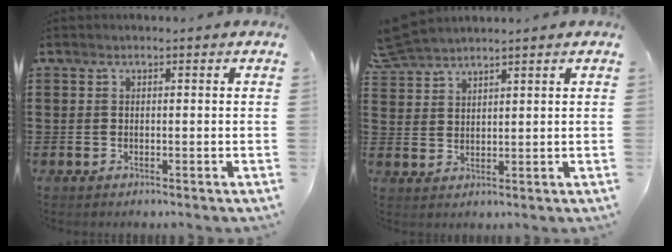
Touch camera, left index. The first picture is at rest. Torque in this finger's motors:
{"motor_torque": [-0.13, 0.76, 0.33, 0.05]}